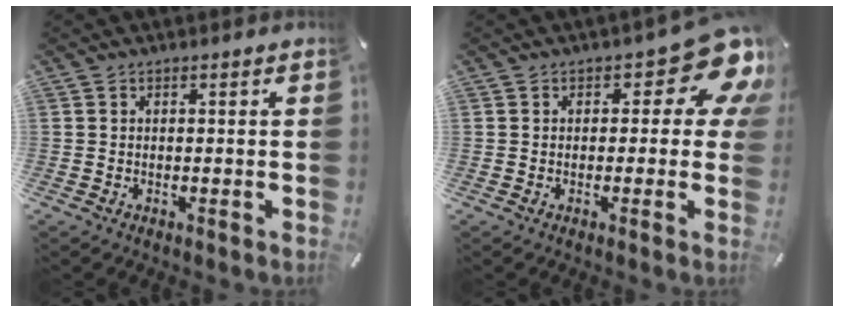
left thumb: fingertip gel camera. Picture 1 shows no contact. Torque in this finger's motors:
{"motor_torque": [2.39, 2.63, 0.50, -0.10, 0.00]}